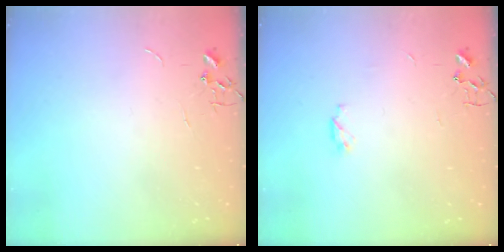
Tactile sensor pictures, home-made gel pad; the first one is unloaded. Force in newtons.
{"total": 3.3, "press": 3.2, "slide": 0.6}